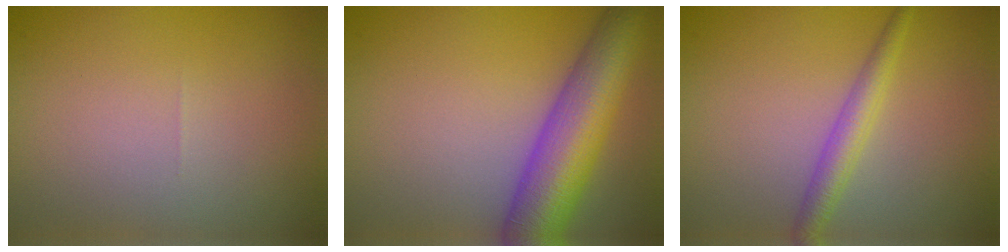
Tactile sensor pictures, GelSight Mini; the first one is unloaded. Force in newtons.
{"total": 9.5, "press": 9.5, "slide": 0.3}
{"total": 2.5, "press": 2.5, "slide": 0.1}